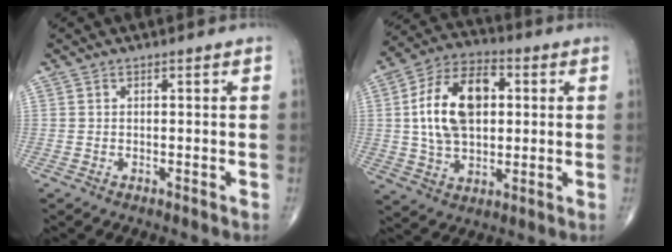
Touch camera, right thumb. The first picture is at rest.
{"total": 16.9, "force": [2.4, 10.4, 13.1], "torque": [-0.213, 0.014, 0.038]}